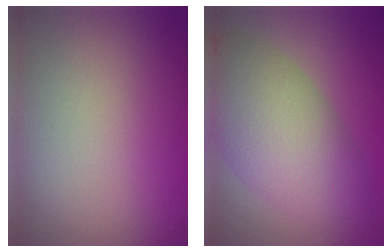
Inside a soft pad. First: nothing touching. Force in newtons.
{"total": 7.9, "press": 7.9, "slide": 0.3}